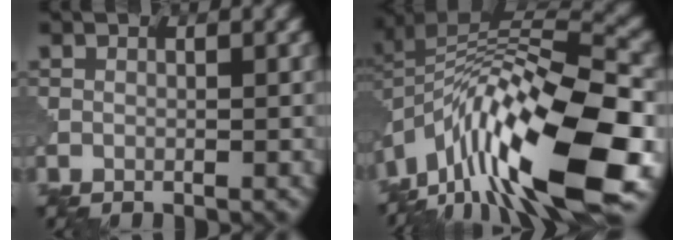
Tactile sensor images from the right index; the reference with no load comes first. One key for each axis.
{"total": 16.2, "fx": -6.3, "fy": 6.3, "fz": 13.5, "tx": -0.229, "ty": 0.015, "tz": -0.113}